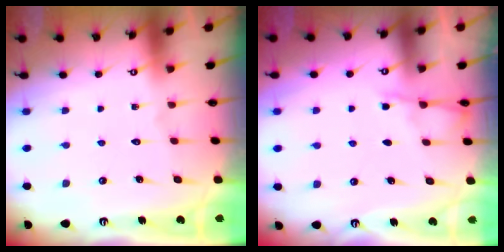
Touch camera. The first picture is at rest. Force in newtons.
{"total": 3.3, "press": 3.2, "slide": 0.5}